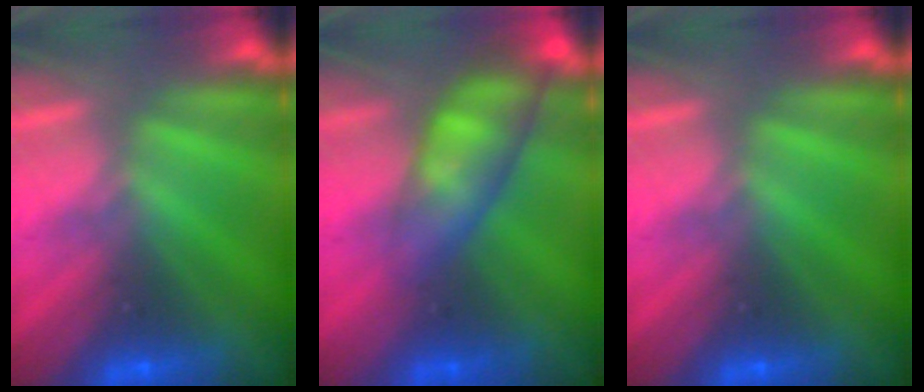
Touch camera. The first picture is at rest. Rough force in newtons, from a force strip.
{"total": 4.6}
{"total": 0.0}